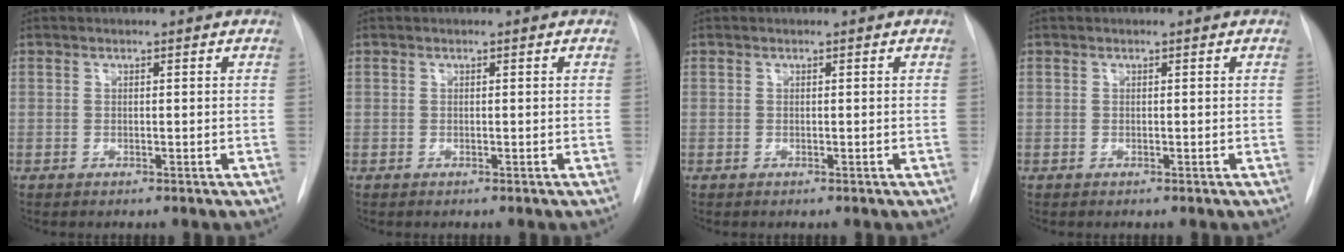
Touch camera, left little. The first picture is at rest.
{"total": 0.0}
{"total": 0.0}
{"total": 0.0}